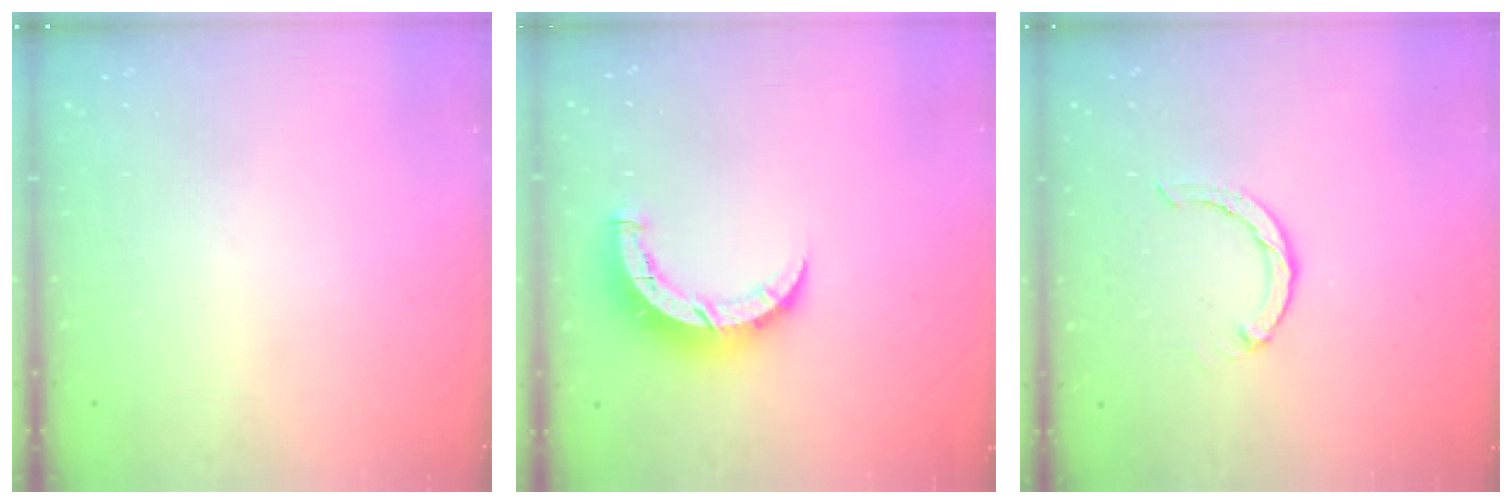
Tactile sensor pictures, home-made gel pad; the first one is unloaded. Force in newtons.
{"total": 7.5, "press": 7.5, "slide": 0.6}
{"total": 3.0, "press": 3.0, "slide": 0.4}